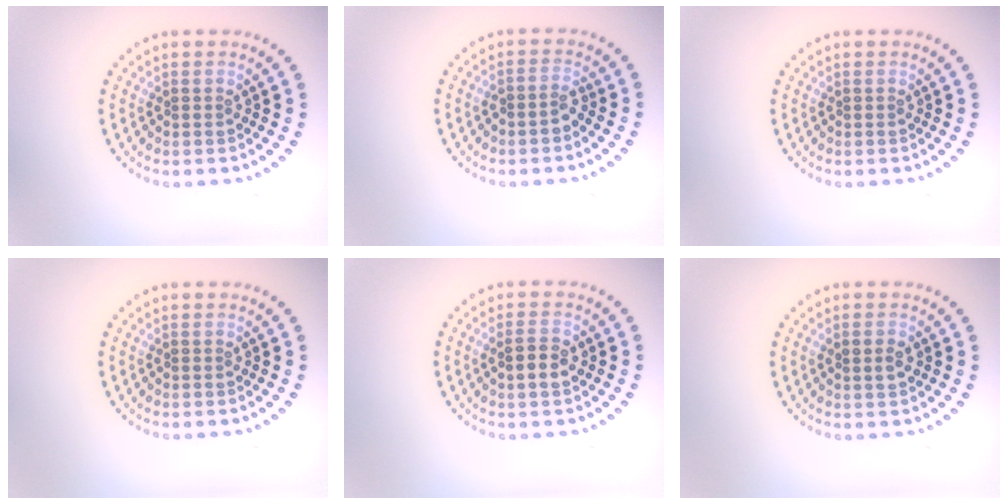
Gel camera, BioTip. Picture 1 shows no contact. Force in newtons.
{"total": 1.4, "press": 1.1, "slide": 0.8}
{"total": 0.0}
{"total": 0.0}
{"total": 2.2, "press": 2.2, "slide": 0.3}
{"total": 1.5, "press": 1.5, "slide": 0.2}